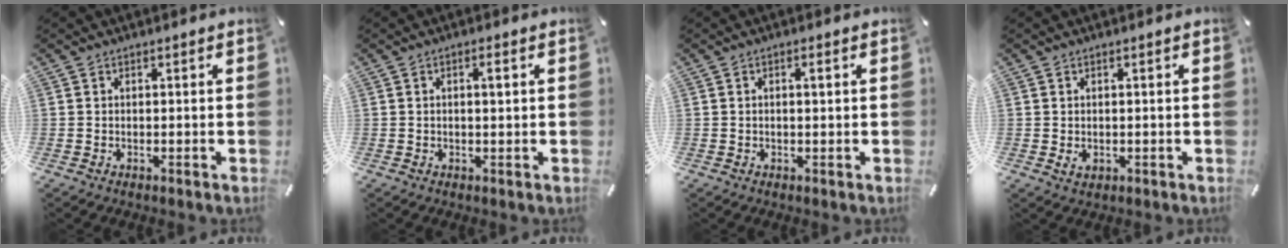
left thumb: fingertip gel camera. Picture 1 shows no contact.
{"total": 2.1, "force": [0.3, 0.7, 2.0], "torque": [-0.040, 0.005, 0.003]}
{"total": 1.5, "force": [0.2, 0.5, 1.4], "torque": [-0.029, 0.004, 0.001]}
{"total": 1.7, "force": [-0.4, 1.2, 1.1], "torque": [-0.012, -0.001, -0.008]}